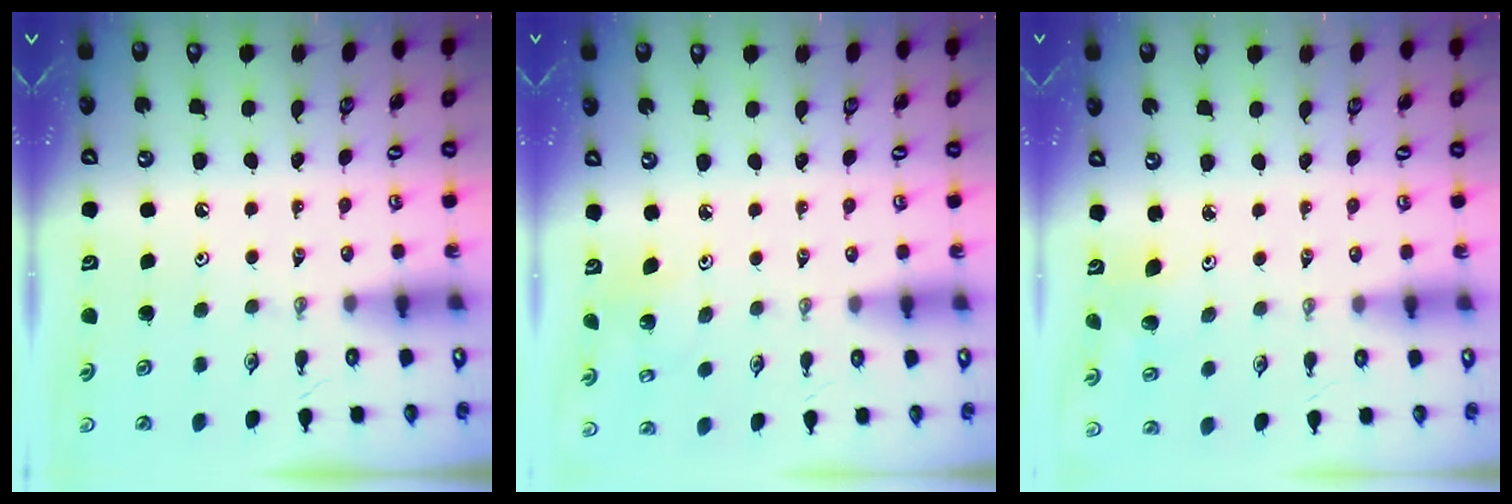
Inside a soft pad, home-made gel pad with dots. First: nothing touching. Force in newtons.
{"total": 2.9, "press": 2.9, "slide": 0.2}
{"total": 3.9, "press": 3.6, "slide": 1.5}